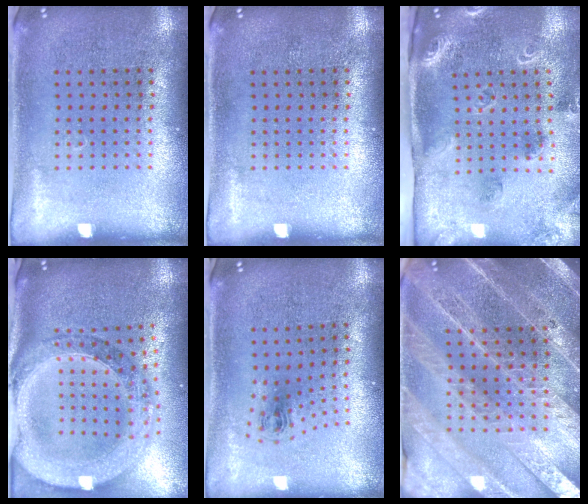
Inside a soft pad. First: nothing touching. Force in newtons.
{"total": 0.0}
{"total": 1.8, "press": 1.7, "slide": 0.5}
{"total": 2.6, "press": 2.3, "slide": 1.3}
{"total": 0.9, "press": 0.4, "slide": 0.8}
{"total": 4.4, "press": 4.0, "slide": 2.0}